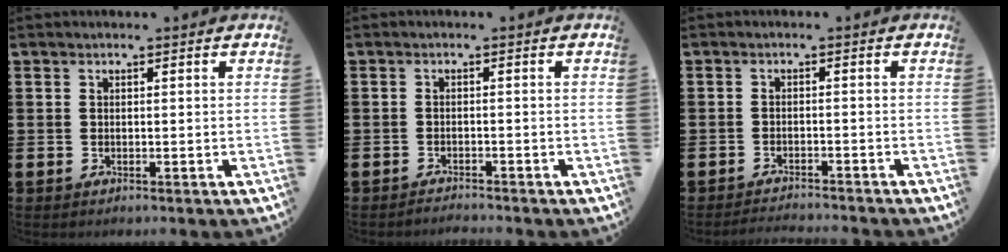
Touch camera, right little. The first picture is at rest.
{"total": 1.2, "force": [-1.2, -0.1, -0.1], "torque": [0.000, 0.002, -0.024]}
{"total": 1.6, "force": [-1.6, -0.1, 0.1], "torque": [-0.004, 0.004, -0.032]}